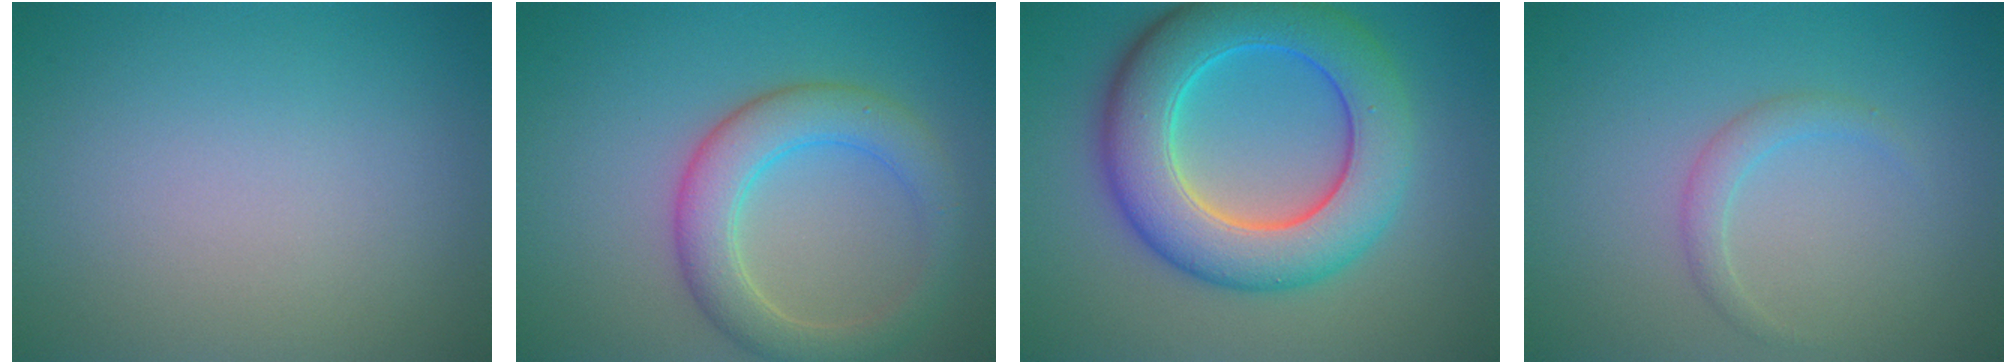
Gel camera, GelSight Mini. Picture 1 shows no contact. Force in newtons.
{"total": 5.0, "press": 5.0, "slide": 0.2}
{"total": 9.5, "press": 9.5, "slide": 0.2}
{"total": 1.4, "press": 1.4, "slide": 0.0}